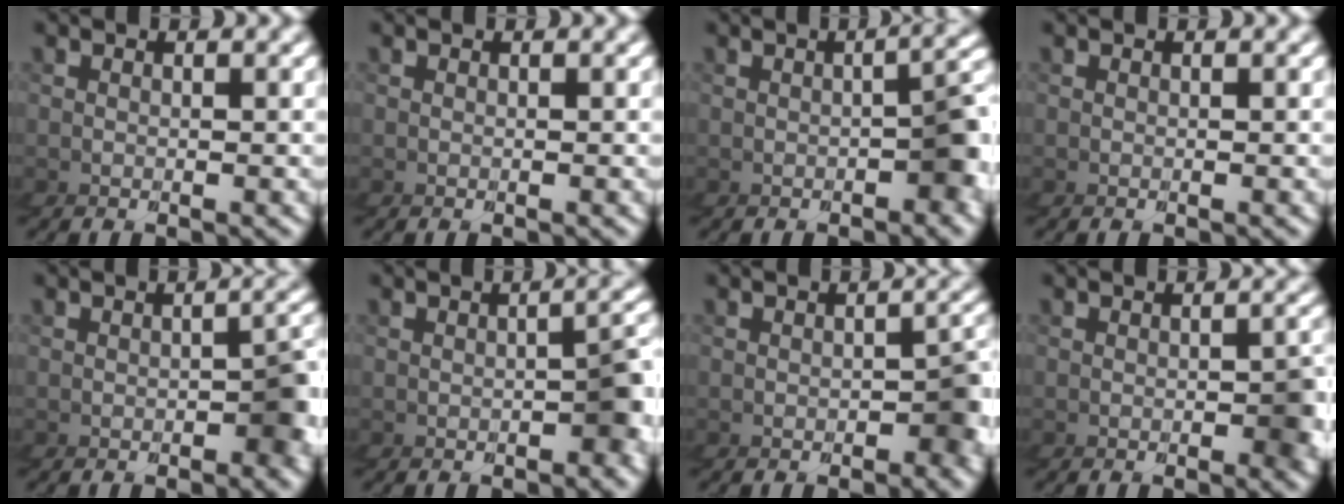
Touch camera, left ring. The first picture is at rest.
{"total": 0.0}
{"total": 4.9, "force": [-1.2, 1.1, 4.6], "torque": [-0.050, 0.011, -0.016]}
{"total": 0.0}
{"total": 3.4, "force": [-1.0, 0.8, 3.1], "torque": [-0.039, 0.002, -0.014]}
{"total": 4.3, "force": [-1.1, 0.9, 4.1], "torque": [-0.045, 0.009, -0.014]}
{"total": 3.3, "force": [-1.2, 1.4, 2.7], "torque": [-0.033, -0.004, -0.017]}
{"total": 2.0, "force": [-0.7, 0.4, 1.8], "torque": [-0.010, 0.005, -0.014]}